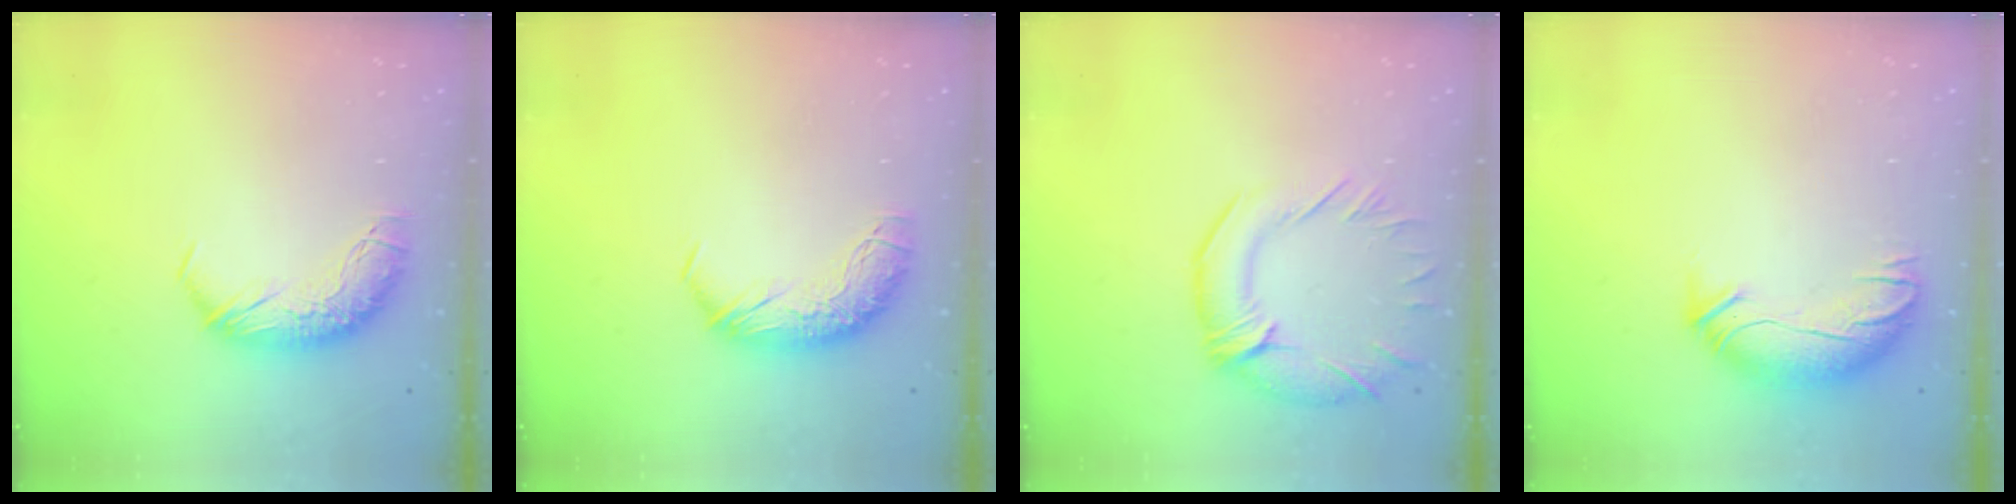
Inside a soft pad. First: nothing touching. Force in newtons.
{"total": 0.0}
{"total": 5.4, "press": 4.9, "slide": 2.2}
{"total": 3.5, "press": 2.3, "slide": 2.7}